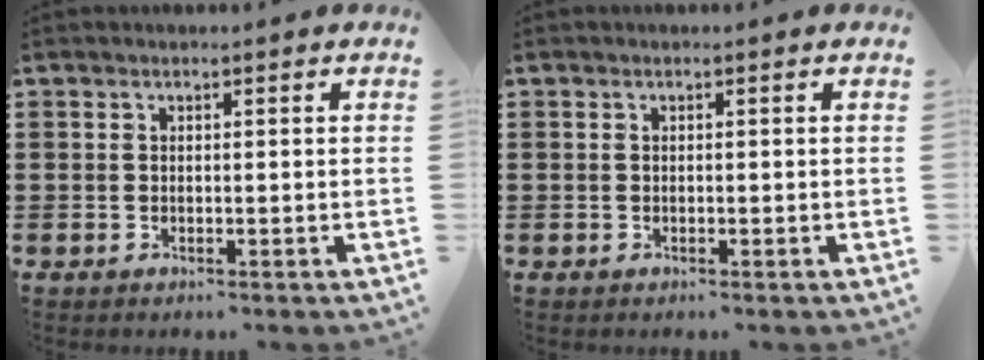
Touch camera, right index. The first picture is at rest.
{"total": 0.0}